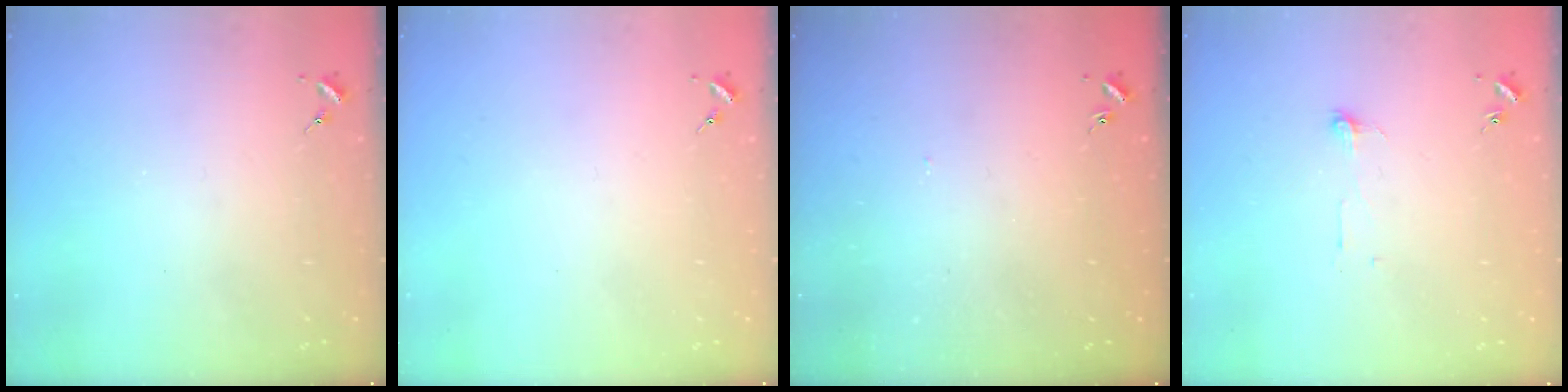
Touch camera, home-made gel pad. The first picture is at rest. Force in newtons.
{"total": 0.0}
{"total": 1.2, "press": 1.1, "slide": 0.1}
{"total": 3.8, "press": 3.8, "slide": 0.3}